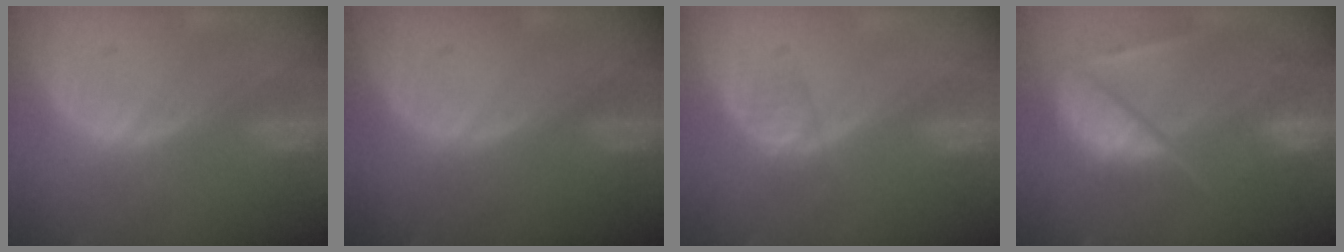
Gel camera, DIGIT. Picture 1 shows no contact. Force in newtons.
{"total": 0.0}
{"total": 2.2, "press": 2.0, "slide": 0.9}
{"total": 10.1, "press": 8.6, "slide": 5.3}